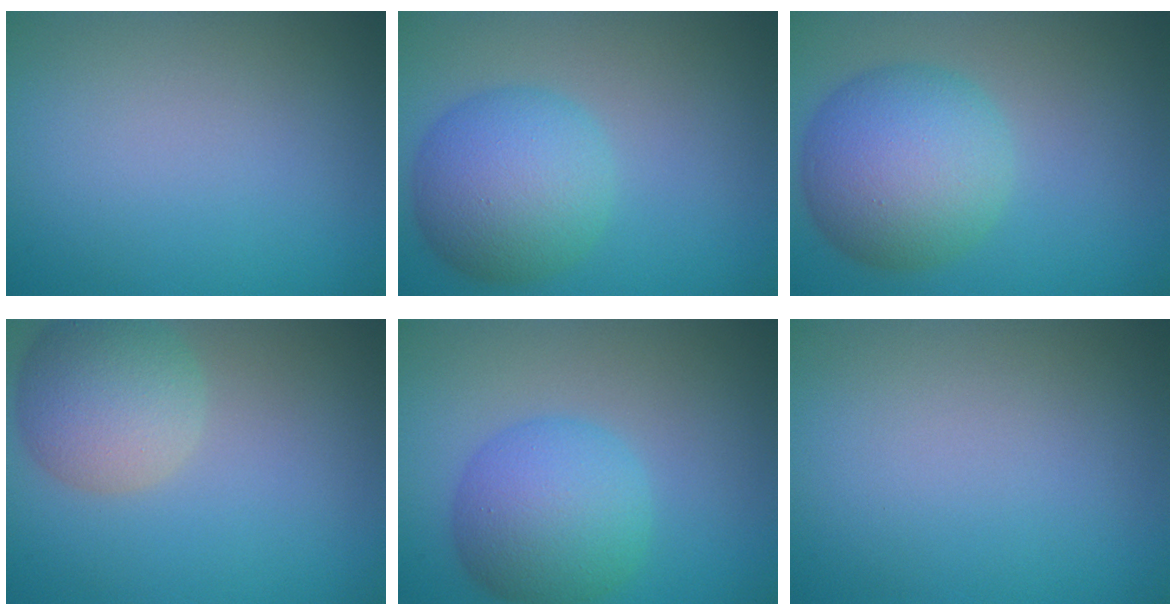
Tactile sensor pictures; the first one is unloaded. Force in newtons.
{"total": 6.8, "press": 6.8, "slide": 0.2}
{"total": 8.3, "press": 8.3, "slide": 0.1}
{"total": 5.4, "press": 5.4, "slide": 0.5}
{"total": 6.4, "press": 6.3, "slide": 0.1}
{"total": 0.0}